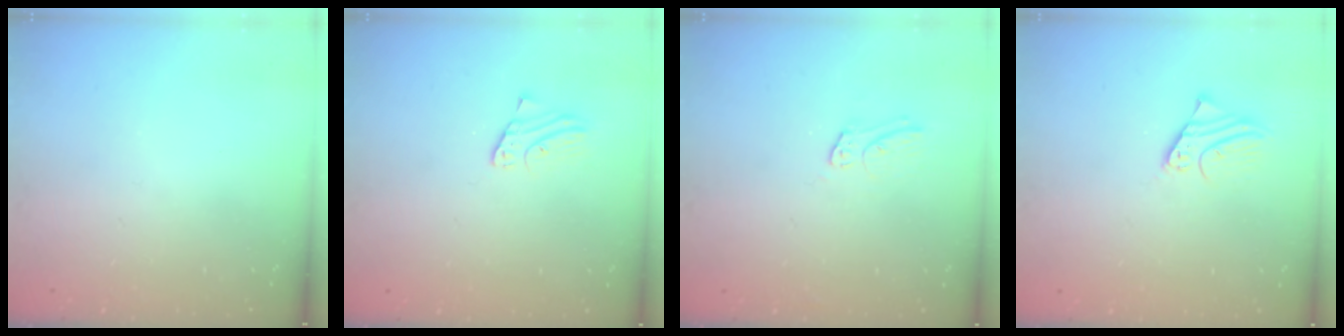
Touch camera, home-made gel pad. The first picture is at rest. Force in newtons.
{"total": 1.8, "press": 1.8, "slide": 0.1}
{"total": 6.8, "press": 6.8, "slide": 0.4}
{"total": 2.0, "press": 2.0, "slide": 0.2}